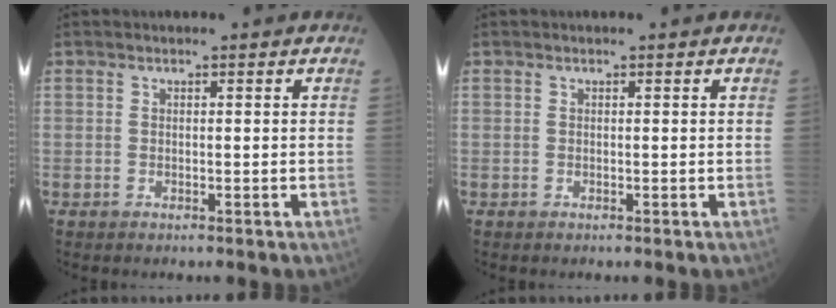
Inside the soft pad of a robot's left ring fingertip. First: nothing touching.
{"total": 0.0}